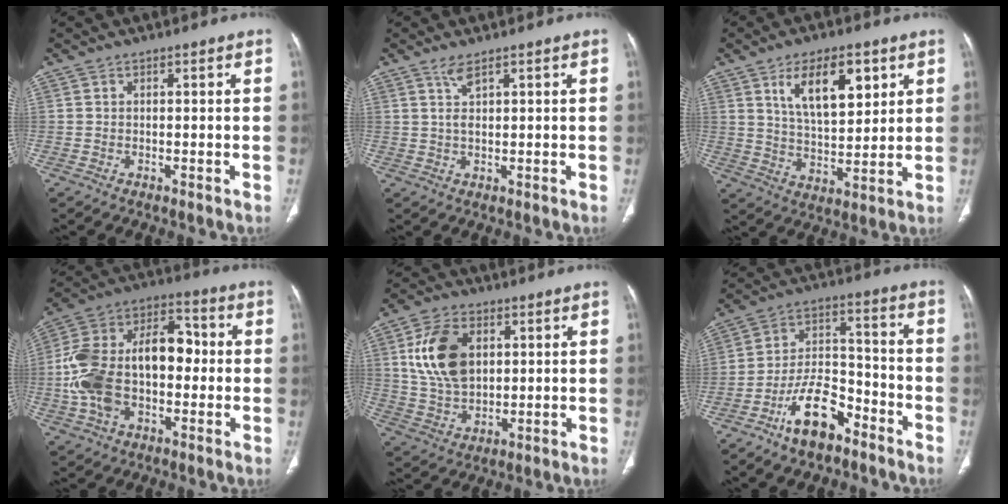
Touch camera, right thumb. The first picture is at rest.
{"total": 2.5, "force": [1.7, 0.6, 1.8], "torque": [-0.036, -0.003, 0.038]}
{"total": 13.1, "force": [5.8, 6.2, 9.9], "torque": [-0.135, -0.029, 0.106]}
{"total": 20.9, "force": [-1.2, 12.8, 16.5], "torque": [-0.298, 0.047, -0.022]}
{"total": 13.3, "force": [3.4, 8.7, 9.5], "torque": [-0.161, -0.007, 0.070]}
{"total": 7.5, "force": [-4.8, 3.6, 4.6], "torque": [-0.070, 0.038, -0.087]}